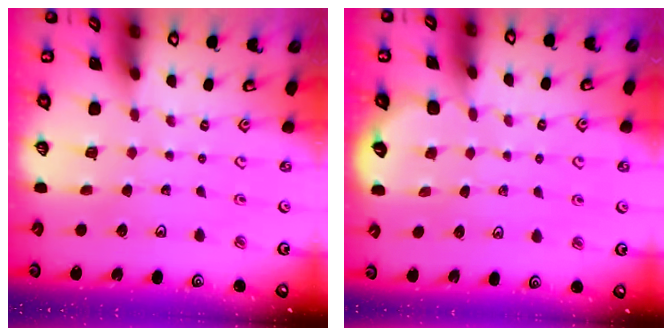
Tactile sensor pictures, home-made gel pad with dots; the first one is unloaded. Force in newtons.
{"total": 1.6, "press": 1.5, "slide": 0.5}